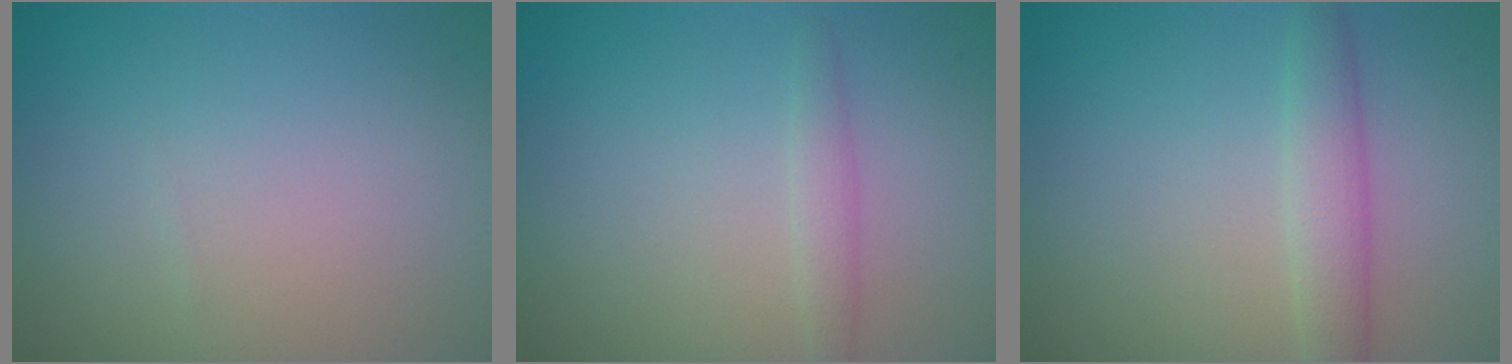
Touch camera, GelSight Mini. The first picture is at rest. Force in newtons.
{"total": 1.4, "press": 1.4, "slide": 0.1}
{"total": 2.9, "press": 2.9, "slide": 0.2}